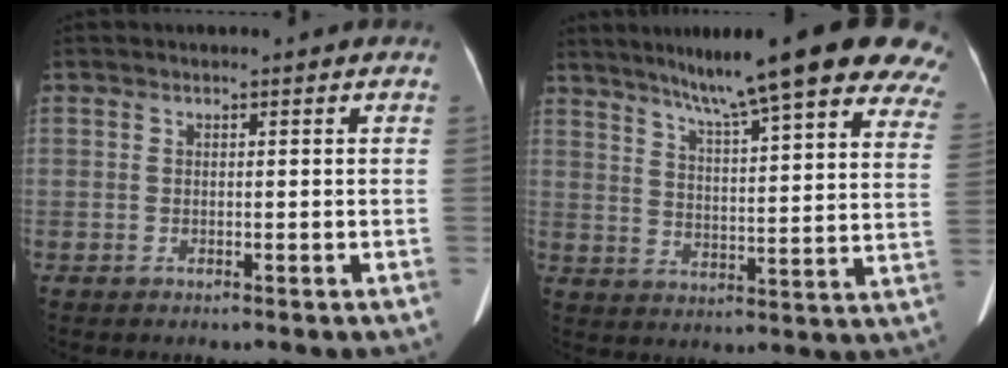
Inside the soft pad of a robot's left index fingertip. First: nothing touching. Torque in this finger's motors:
{"motor_torque": [1.00, -1.14, 0.27, 0.14]}